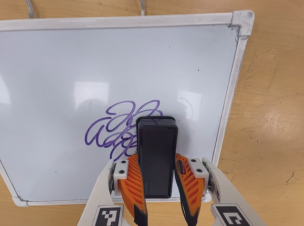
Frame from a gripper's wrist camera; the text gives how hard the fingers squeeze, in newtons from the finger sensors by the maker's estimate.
{"total": 12.0, "left": 11.9, "right": 12.0}